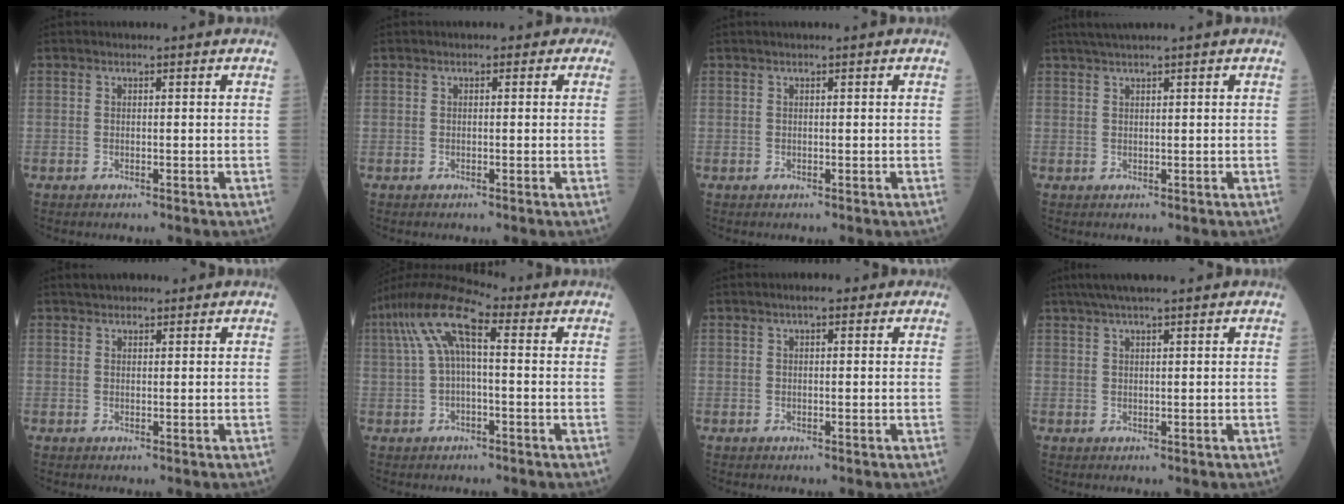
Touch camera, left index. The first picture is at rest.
{"total": 1.0, "force": [0.2, 0.8, 0.6], "torque": [-0.001, 0.006, -0.006]}
{"total": 0.0}
{"total": 2.6, "force": [2.0, -0.7, 1.6], "torque": [-0.033, 0.014, 0.042]}
{"total": 2.7, "force": [2.3, 1.1, 1.0], "torque": [-0.014, 0.024, 0.033]}
{"total": 10.0, "force": [2.4, 2.7, 9.3], "torque": [-0.192, 0.047, 0.039]}
{"total": 2.1, "force": [1.1, 0.8, 1.6], "torque": [-0.027, 0.014, 0.012]}
{"total": 6.9, "force": [5.4, 0.0, 4.2], "torque": [-0.066, 0.037, 0.088]}